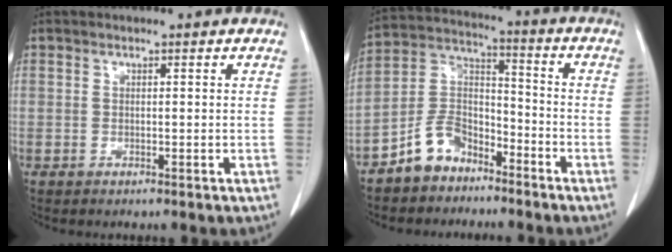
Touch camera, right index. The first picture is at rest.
{"total": 8.4, "force": [-6.1, 5.0, 2.9], "torque": [-0.060, 0.027, -0.119]}